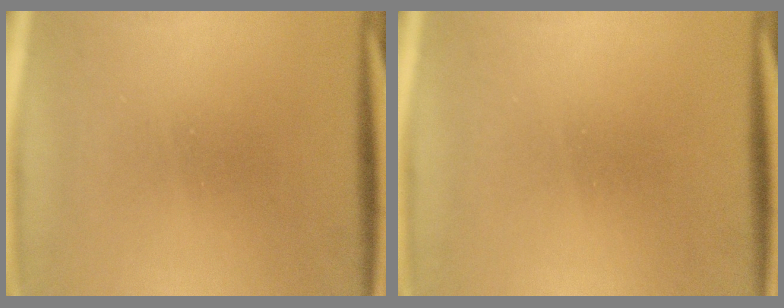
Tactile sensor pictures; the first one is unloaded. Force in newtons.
{"total": 1.6}